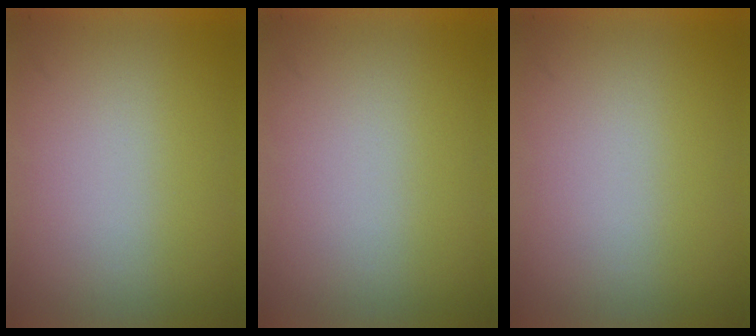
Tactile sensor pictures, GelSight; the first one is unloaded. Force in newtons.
{"total": 0.0}
{"total": 0.0}